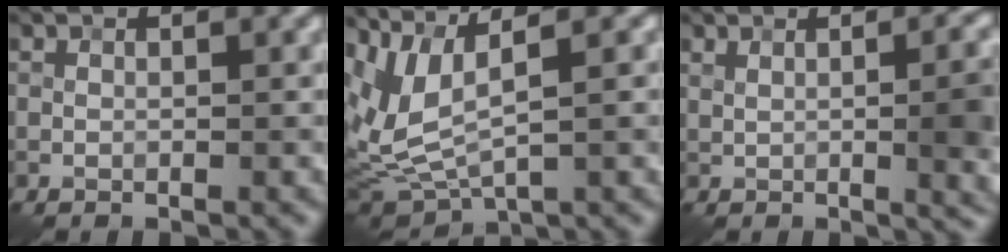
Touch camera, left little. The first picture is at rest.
{"total": 6.6, "force": [1.8, 2.5, 5.9], "torque": [-0.142, 0.003, 0.035]}
{"total": 9.6, "force": [1.1, 4.1, 8.6], "torque": [-0.059, 0.033, 0.013]}